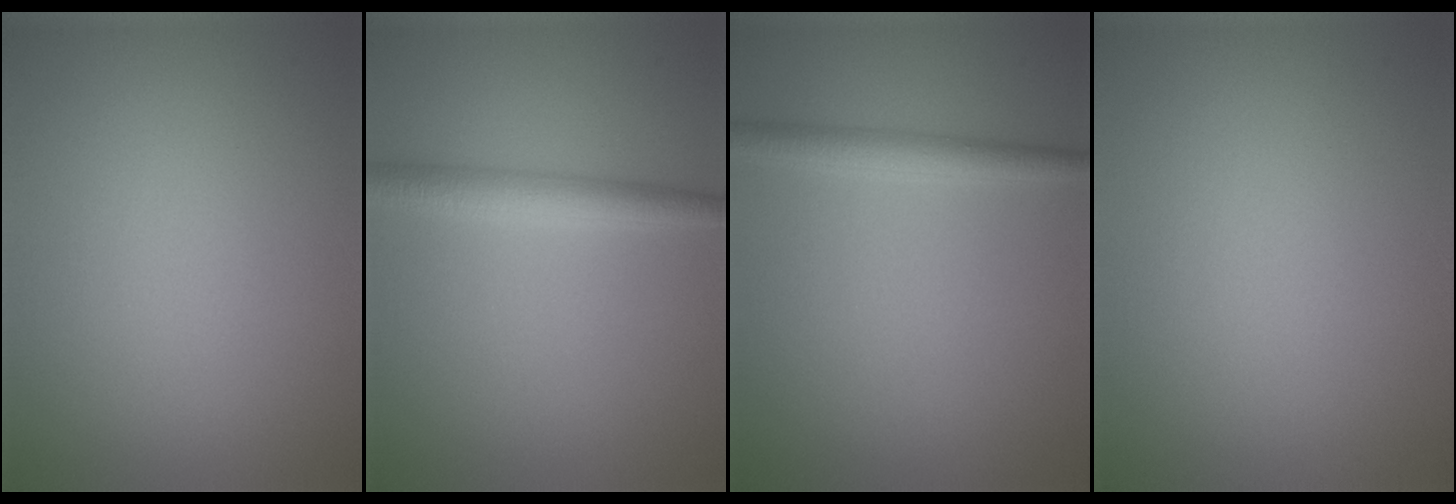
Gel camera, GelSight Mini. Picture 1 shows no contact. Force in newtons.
{"total": 2.8, "press": 2.8, "slide": 0.0}
{"total": 2.3, "press": 2.3, "slide": 0.0}
{"total": 0.0}